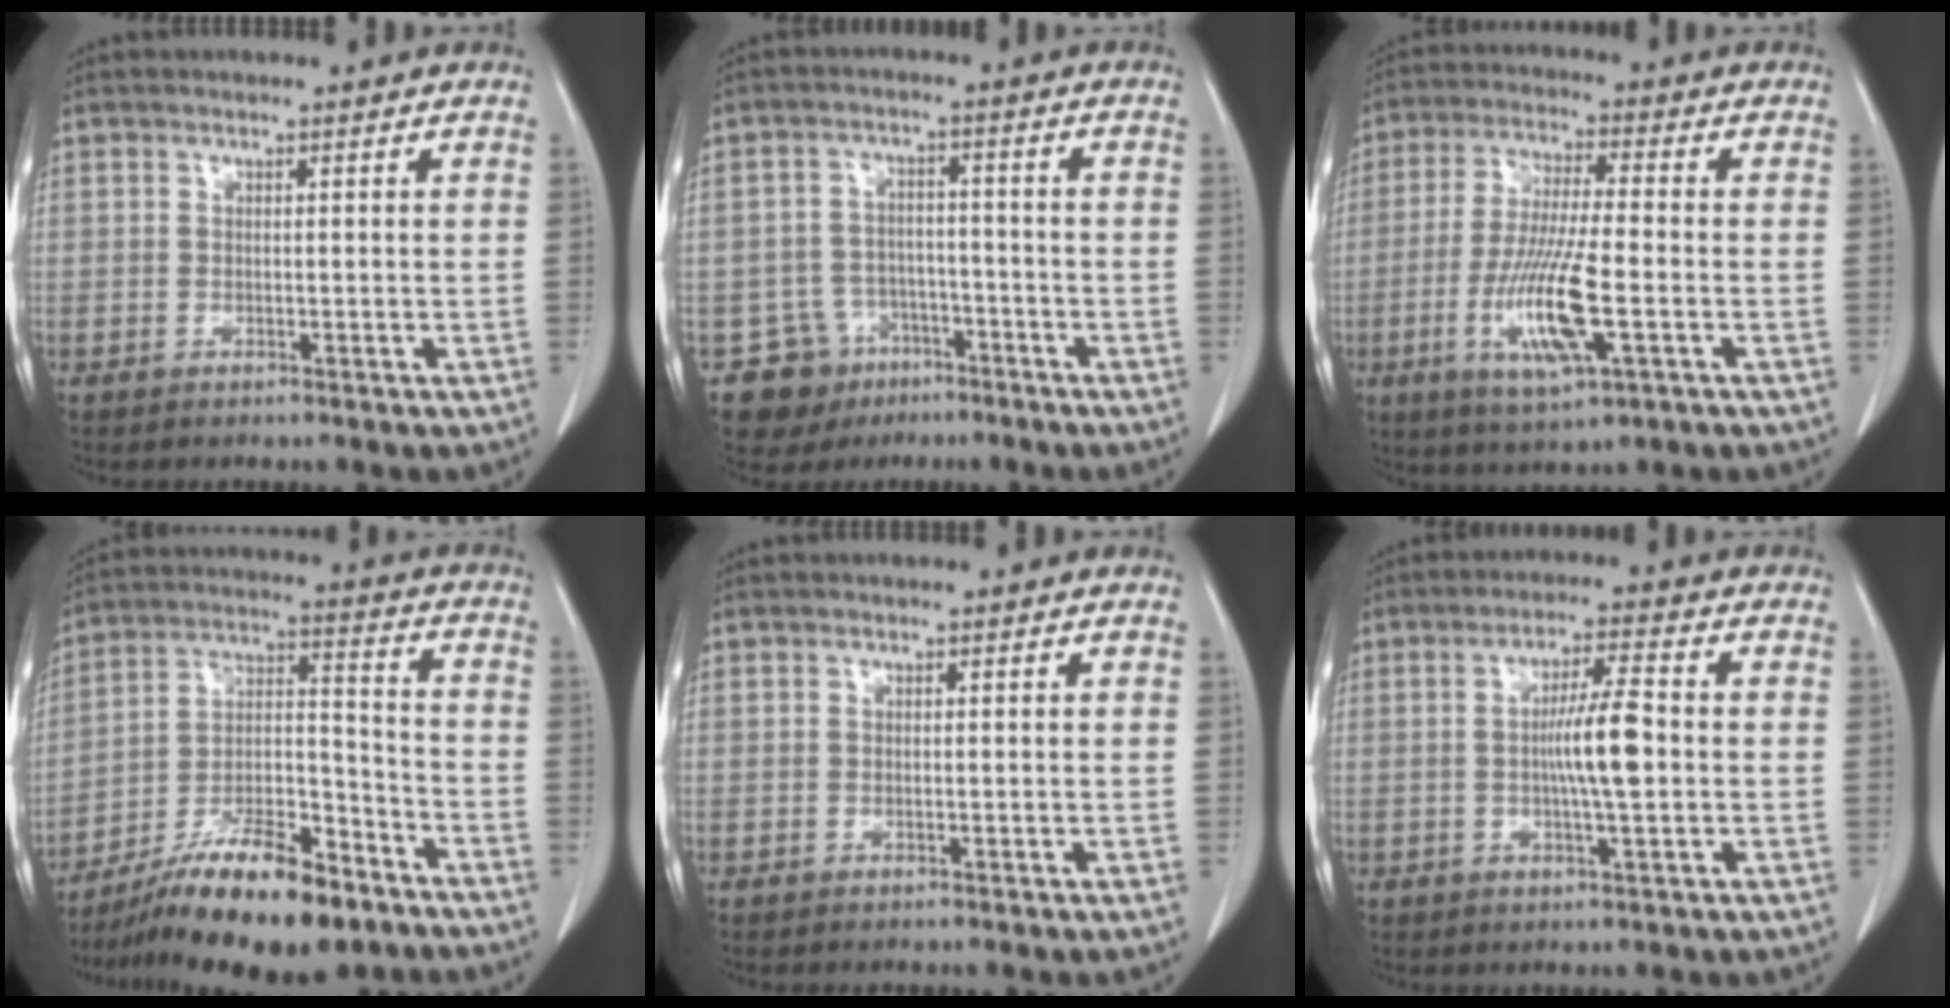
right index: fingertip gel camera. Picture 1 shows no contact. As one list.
[{"total": 8.1, "force": [-4.7, 6.6, 0.3], "torque": [-0.003, 0.022, -0.066]}, {"total": 12.0, "force": [-3.6, 1.7, 11.3], "torque": [-0.226, -0.017, -0.066]}, {"total": 17.4, "force": [-12.6, 4.6, 11.0], "torque": [-0.195, 0.012, -0.215]}, {"total": 0.0}, {"total": 6.9, "force": [-0.4, 0.5, 6.9], "torque": [-0.125, 0.002, -0.011]}]